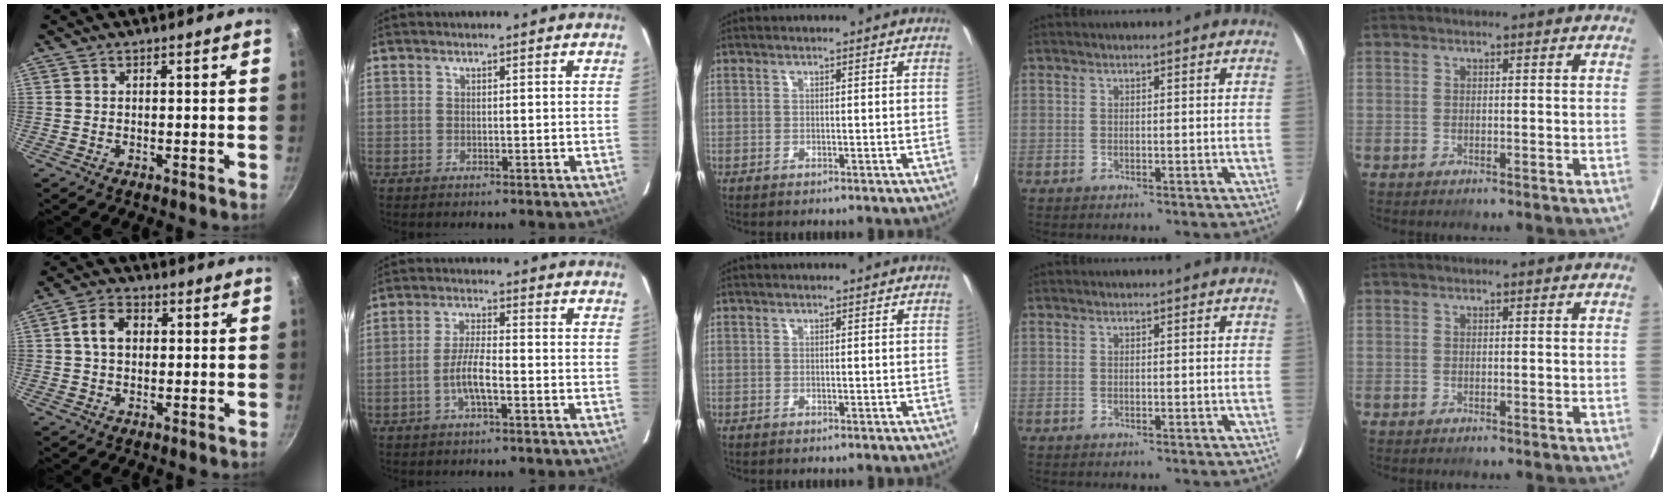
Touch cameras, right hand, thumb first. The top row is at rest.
{"thumb": {"total": 6.0, "force": [0.8, 4.5, 3.9], "torque": [-0.055, 0.012, 0.006]}, "index": {"total": 5.3, "force": [-2.2, 1.0, 4.7], "torque": [-0.097, 0.002, -0.042]}}